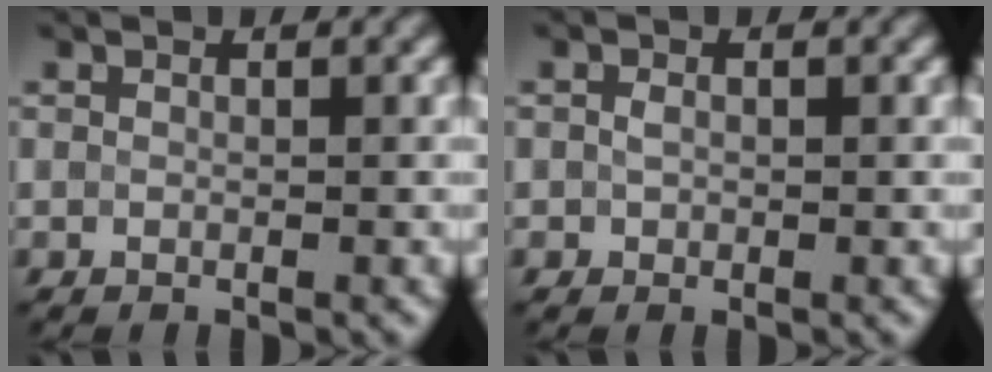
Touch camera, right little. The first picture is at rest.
{"total": 0.8, "force": [0.0, 0.7, 0.4], "torque": [-0.007, -0.002, -0.002]}